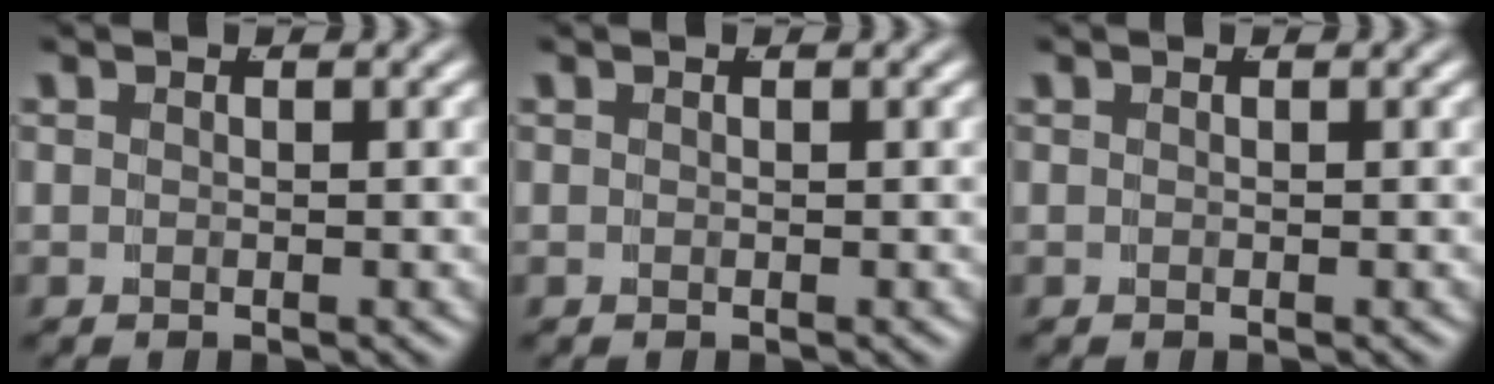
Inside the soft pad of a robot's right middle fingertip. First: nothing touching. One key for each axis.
{"total": 0.0}
{"total": 0.0}